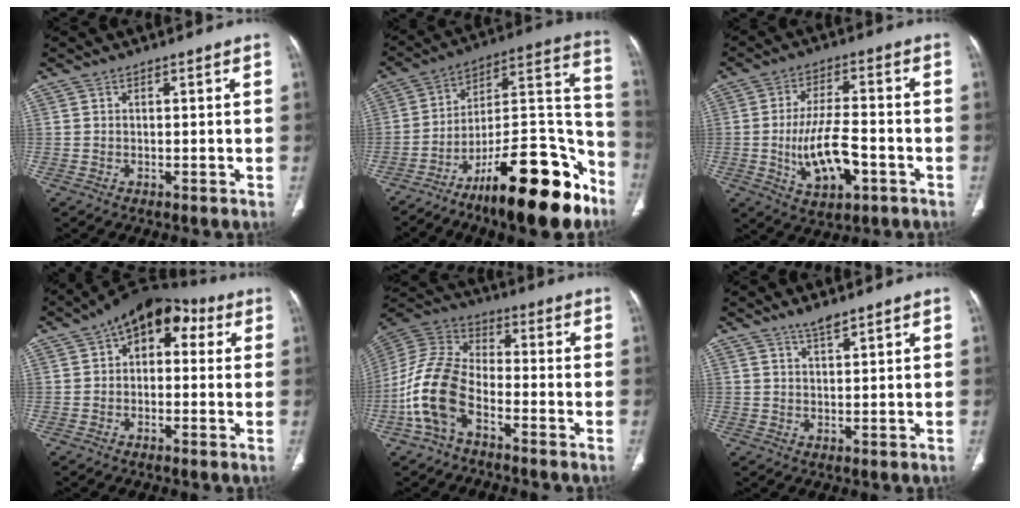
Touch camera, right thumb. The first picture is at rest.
{"total": 25.2, "force": [-15.9, 7.6, 18.0], "torque": [-0.208, 0.113, -0.248]}
{"total": 11.6, "force": [-3.2, 5.1, 9.9], "torque": [-0.175, 0.015, -0.053]}
{"total": 10.7, "force": [3.2, 6.8, 7.7], "torque": [-0.064, 0.031, 0.034]}
{"total": 12.9, "force": [-5.5, 6.8, 9.5], "torque": [-0.206, 0.044, -0.116]}
{"total": 2.5, "force": [2.1, 0.2, 1.3], "torque": [-0.019, -0.010, 0.041]}